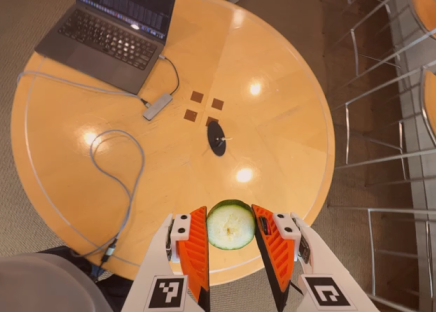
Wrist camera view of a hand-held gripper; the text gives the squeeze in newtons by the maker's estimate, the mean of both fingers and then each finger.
{"total": 8.6, "left": 8.9, "right": 8.3}